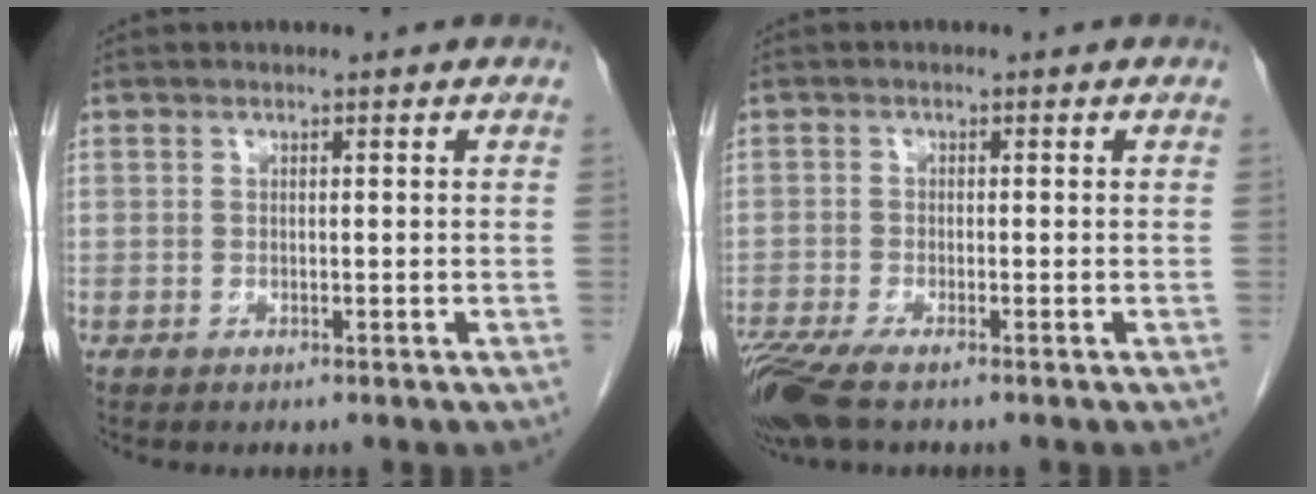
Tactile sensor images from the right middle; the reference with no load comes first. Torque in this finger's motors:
{"motor_torque": [0.75, -0.45, 0.06, 0.09]}